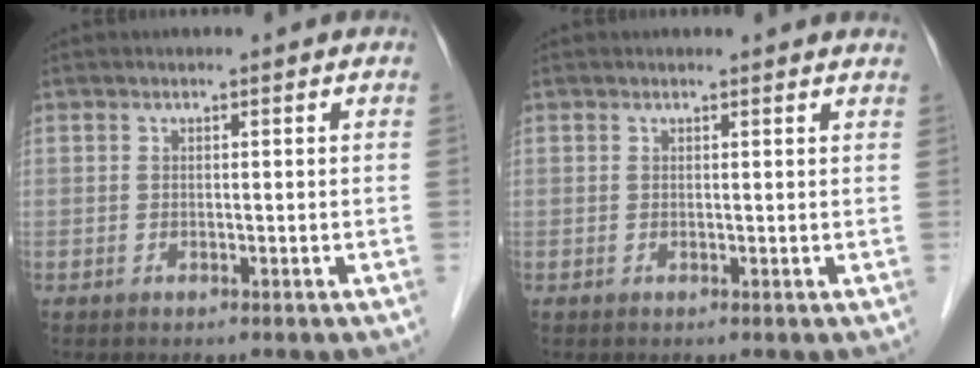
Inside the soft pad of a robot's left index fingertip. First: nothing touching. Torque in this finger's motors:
{"motor_torque": [0.31, -0.22, 0.08, -0.01]}